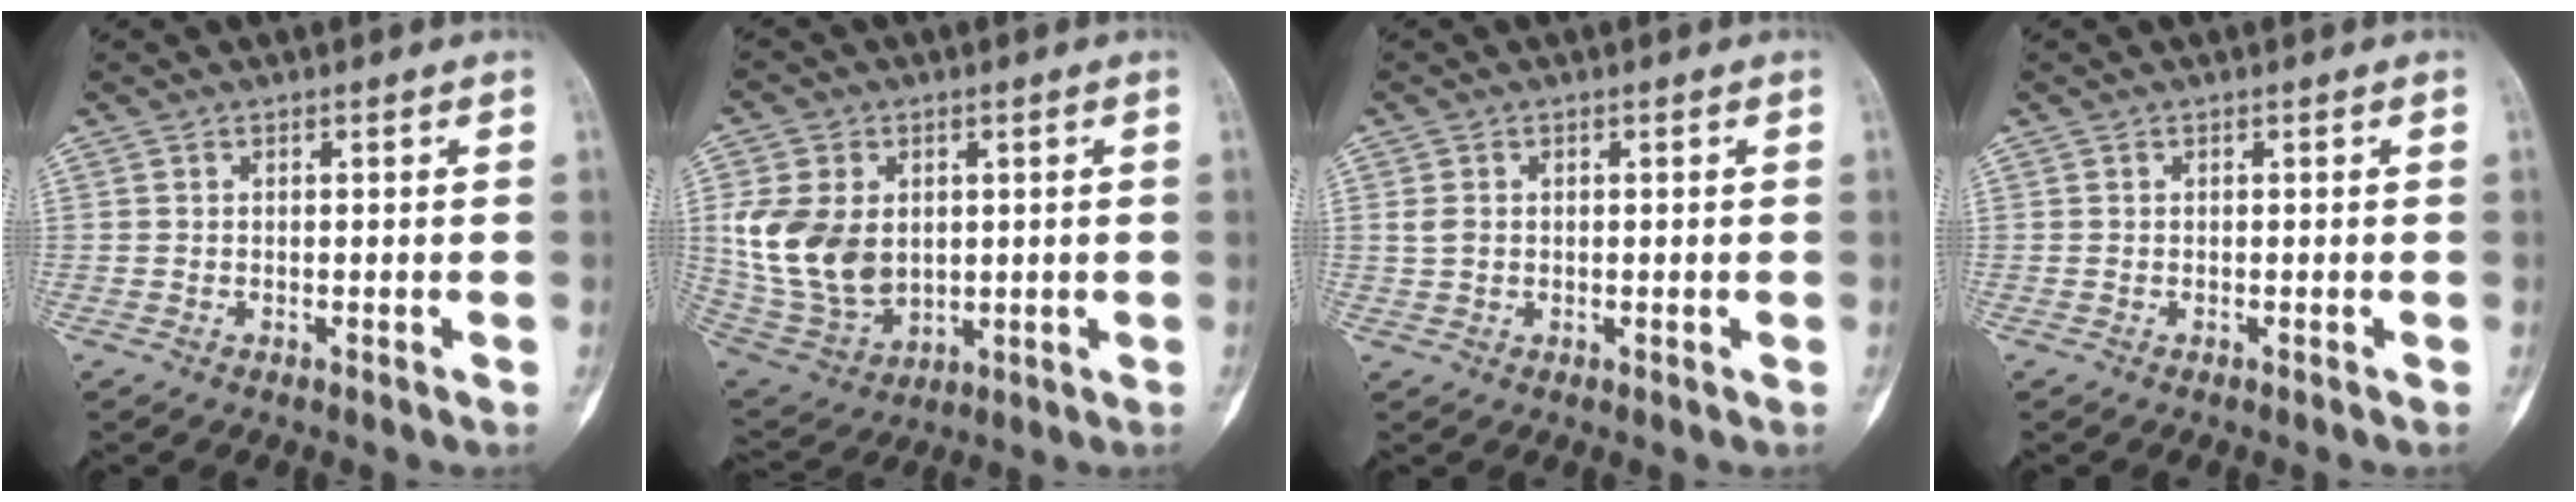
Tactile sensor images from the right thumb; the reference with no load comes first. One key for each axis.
{"total": 15.1, "fx": 1.9, "fy": 11.0, "fz": 10.2, "tx": -0.179, "ty": -0.011, "tz": 0.057}
{"total": 2.1, "fx": 0.3, "fy": 1.7, "fz": 1.2, "tx": -0.021, "ty": 0.002, "tz": 0.010}
{"total": 0.0}